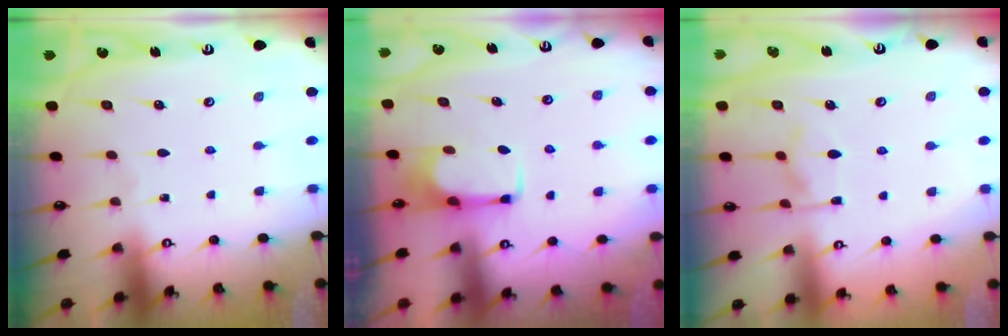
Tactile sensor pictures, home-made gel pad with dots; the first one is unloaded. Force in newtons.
{"total": 2.8, "press": 2.8, "slide": 0.5}
{"total": 5.9, "press": 5.8, "slide": 1.4}